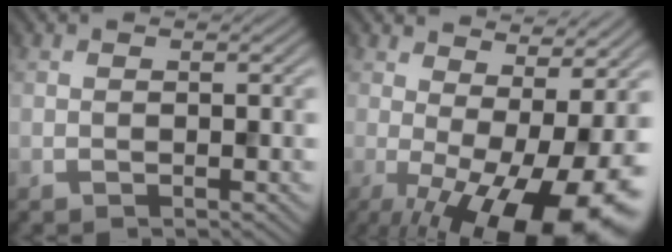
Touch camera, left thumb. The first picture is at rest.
{"total": 17.0, "force": [-3.2, 6.3, 15.4], "torque": [-0.208, -0.011, -0.028]}